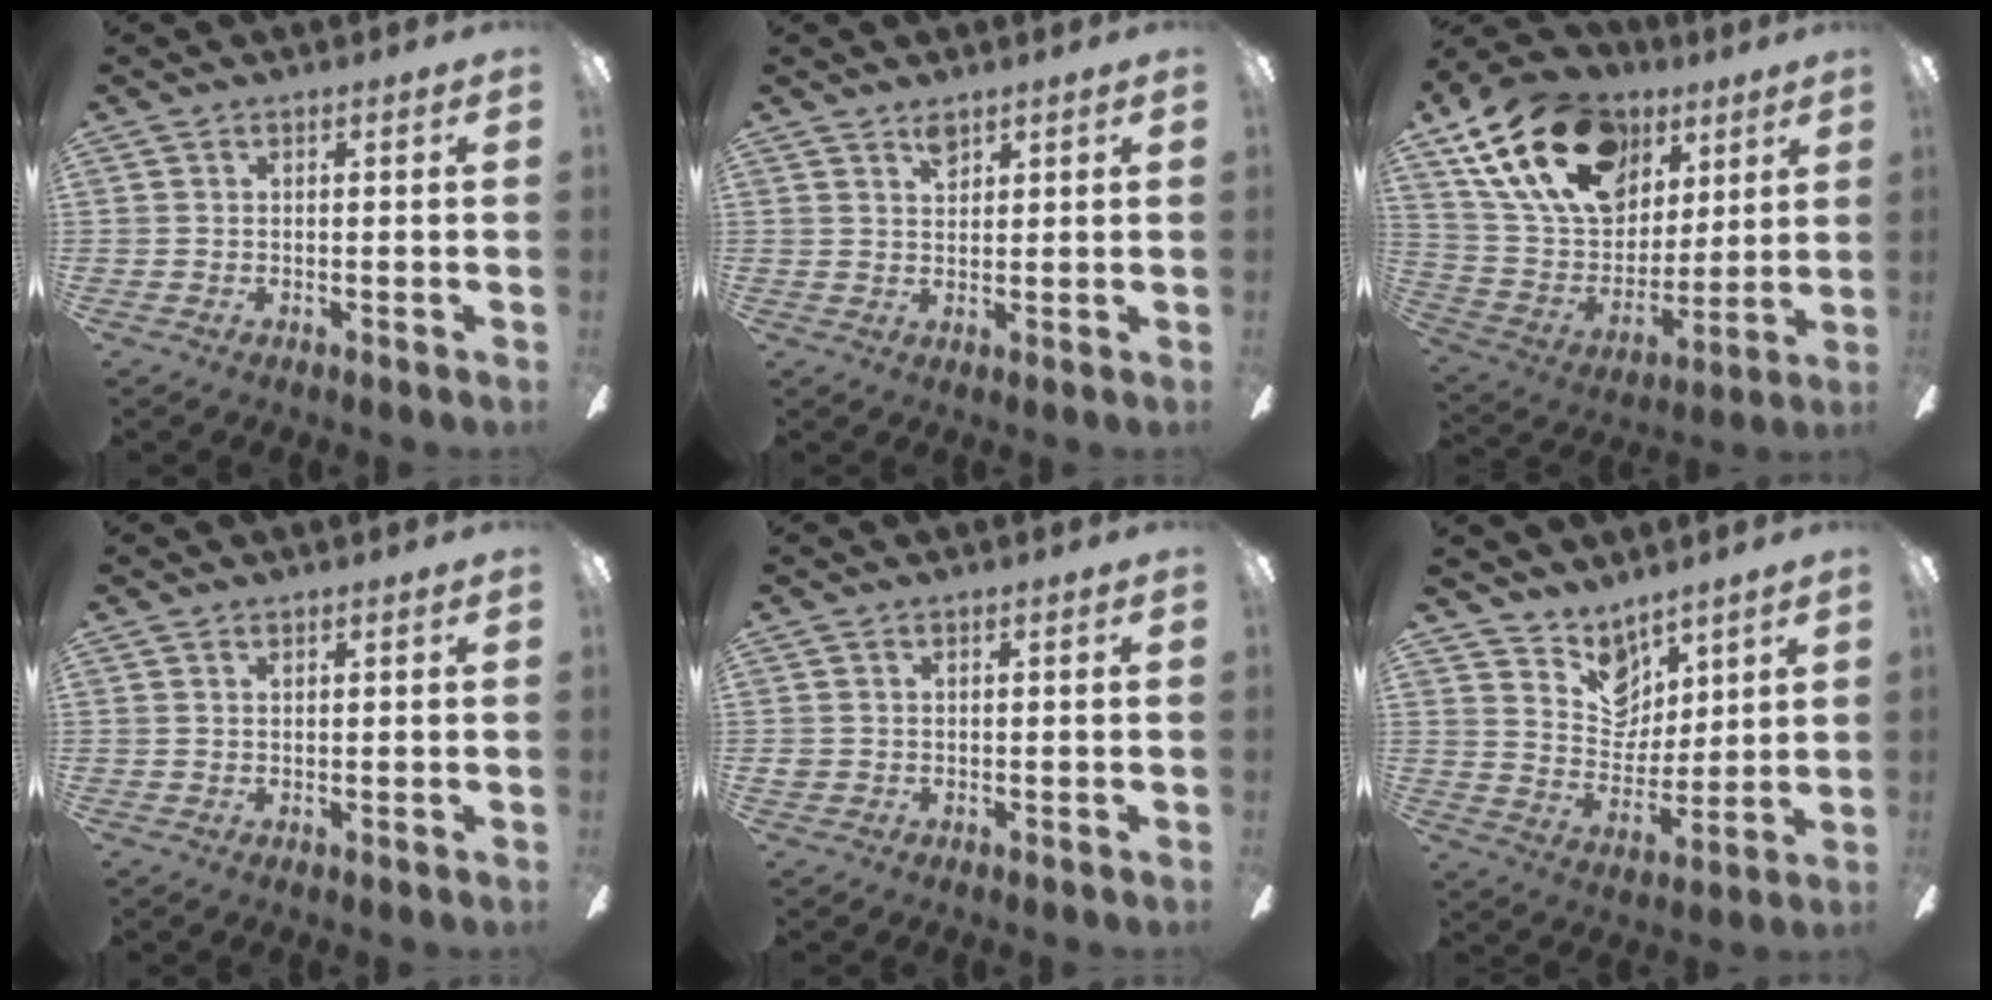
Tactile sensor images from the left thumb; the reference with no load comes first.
{"total": 3.1, "force": [2.4, 1.4, 1.4], "torque": [-0.015, -0.006, 0.041]}
{"total": 24.0, "force": [12.6, 15.5, 13.3], "torque": [-0.234, -0.042, 0.229]}
{"total": 0.8, "force": [0.5, 0.5, 0.4], "torque": [-0.009, 0.001, 0.009]}
{"total": 1.2, "force": [0.1, 1.2, 0.5], "torque": [-0.009, 0.004, 0.000]}
{"total": 10.1, "force": [7.2, 6.6, 2.4], "torque": [-0.043, -0.051, 0.141]}